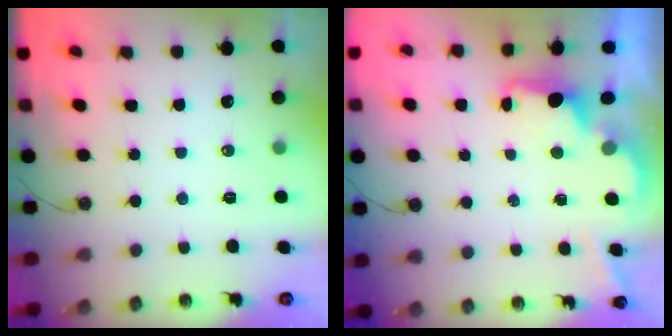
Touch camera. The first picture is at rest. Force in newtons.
{"total": 2.1, "press": 1.9, "slide": 0.8}